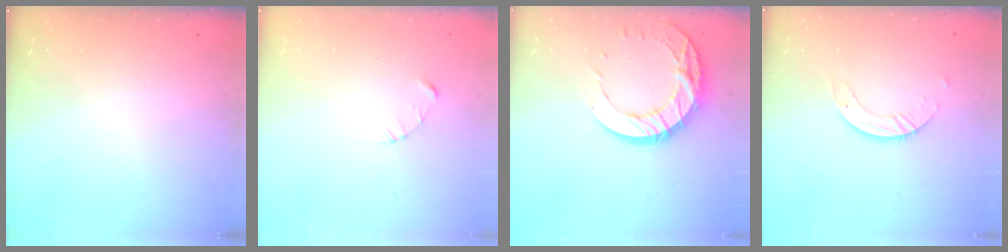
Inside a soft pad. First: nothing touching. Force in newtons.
{"total": 2.3, "press": 2.3, "slide": 0.3}
{"total": 14.8, "press": 14.7, "slide": 1.1}
{"total": 4.2, "press": 4.2, "slide": 0.3}